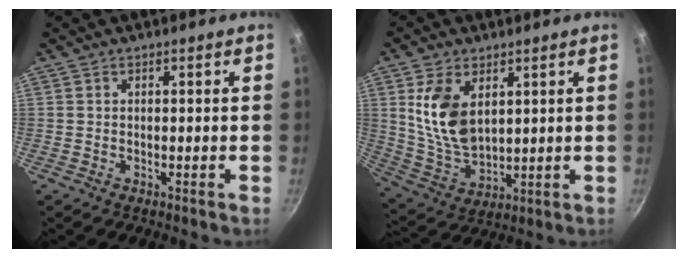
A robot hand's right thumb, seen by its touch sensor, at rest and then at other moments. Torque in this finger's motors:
{"motor_torque": [0.13, 0.16, 0.84, -0.34, 0.12]}